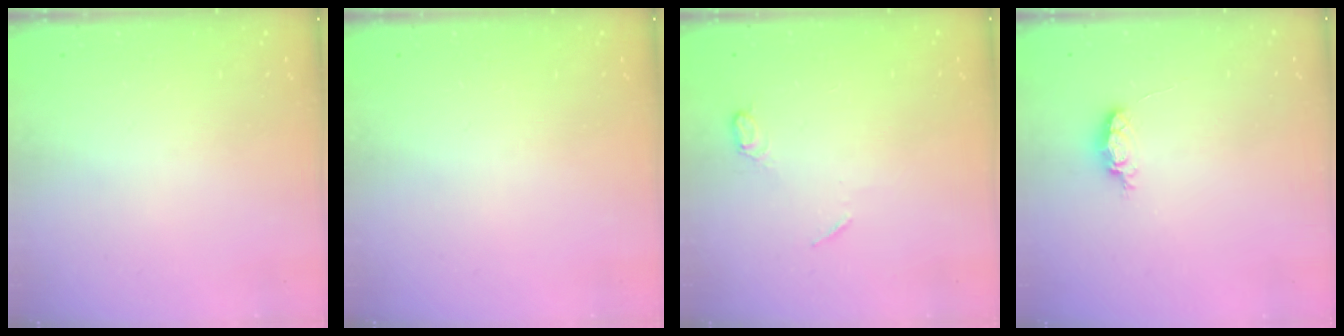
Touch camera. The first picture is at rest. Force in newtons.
{"total": 0.0}
{"total": 5.3, "press": 5.3, "slide": 0.7}
{"total": 3.7, "press": 3.7, "slide": 0.5}